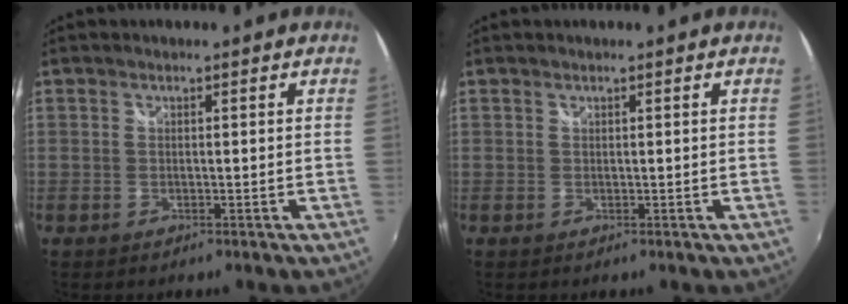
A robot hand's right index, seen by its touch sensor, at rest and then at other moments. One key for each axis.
{"total": 0.0}